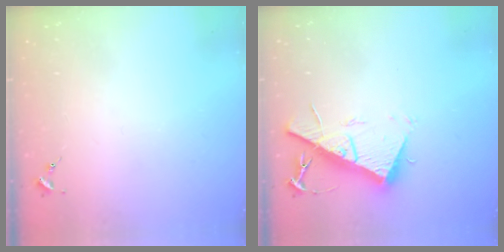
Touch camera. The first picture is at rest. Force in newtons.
{"total": 14.6, "press": 14.6, "slide": 0.4}